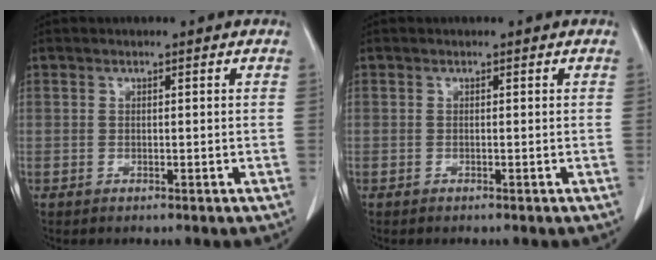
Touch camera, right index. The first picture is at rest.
{"total": 0.0}